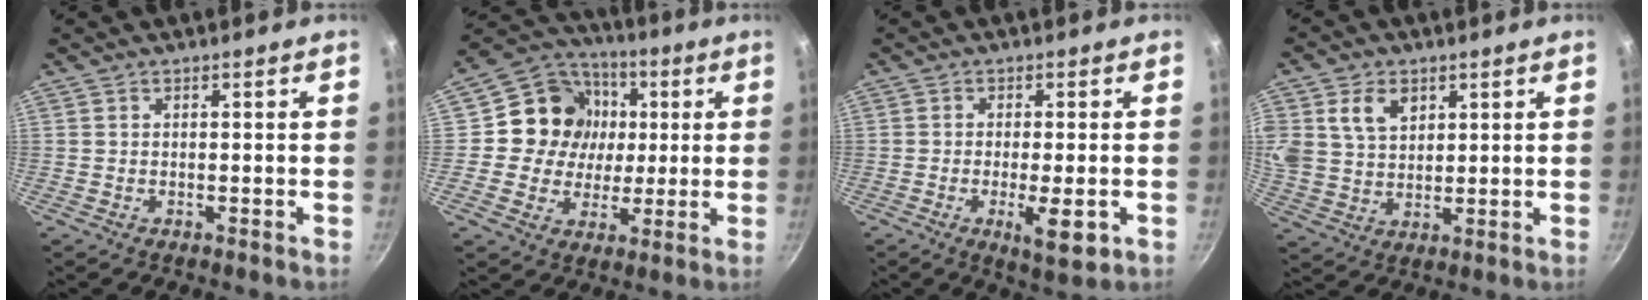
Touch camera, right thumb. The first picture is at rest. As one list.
[{"total": 14.7, "force": [1.9, 13.6, 5.5], "torque": [-0.064, 0.013, 0.020]}, {"total": 6.8, "force": [-2.0, 1.8, 6.2], "torque": [-0.100, -0.004, -0.028]}, {"total": 10.6, "force": [4.2, 7.8, 5.7], "torque": [-0.105, -0.006, 0.083]}]